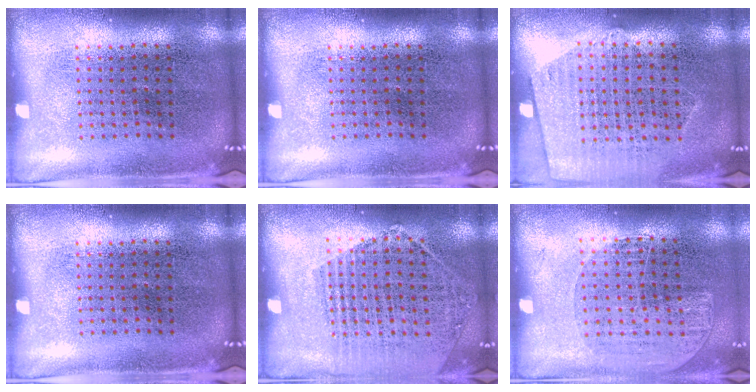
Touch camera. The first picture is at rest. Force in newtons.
{"total": 0.0}
{"total": 1.0, "press": 0.8, "slide": 0.5}
{"total": 0.0}
{"total": 1.4, "press": 1.4, "slide": 0.4}
{"total": 1.1, "press": 0.9, "slide": 0.6}